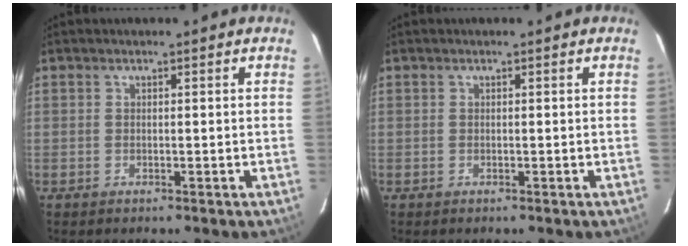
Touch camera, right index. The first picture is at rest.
{"total": 0.0}